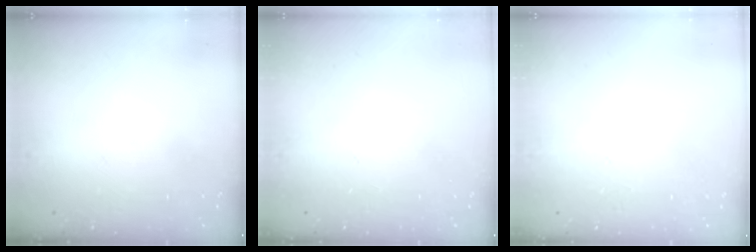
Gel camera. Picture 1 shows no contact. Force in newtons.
{"total": 0.0}
{"total": 2.6, "press": 2.6, "slide": 0.2}